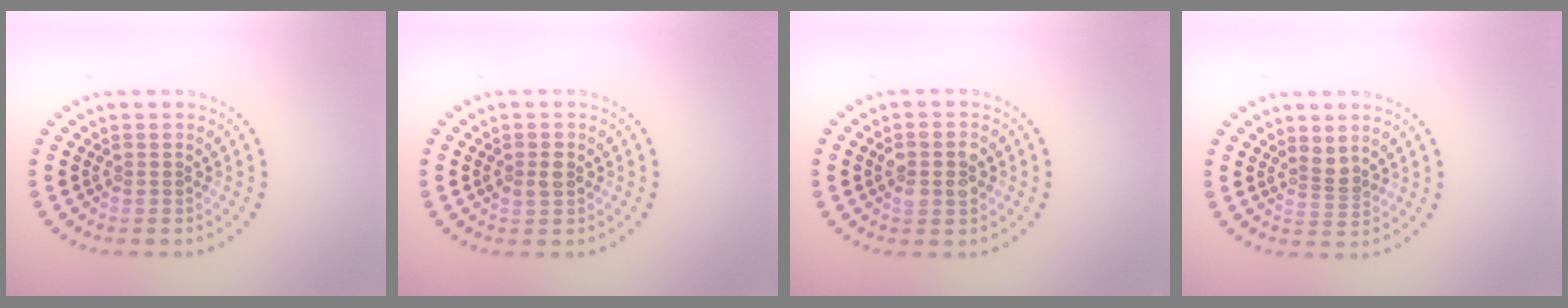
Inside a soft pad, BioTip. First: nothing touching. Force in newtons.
{"total": 1.5, "press": 1.4, "slide": 0.3}
{"total": 2.8, "press": 2.8, "slide": 0.2}
{"total": 1.8, "press": 1.3, "slide": 1.3}